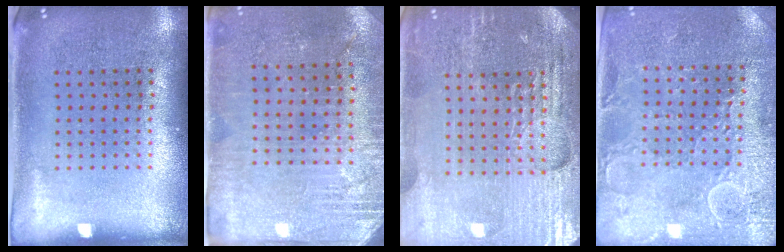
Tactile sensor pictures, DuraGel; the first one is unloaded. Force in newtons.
{"total": 2.8, "press": 2.7, "slide": 0.8}
{"total": 4.9, "press": 4.6, "slide": 1.8}
{"total": 2.9, "press": 2.9, "slide": 0.4}